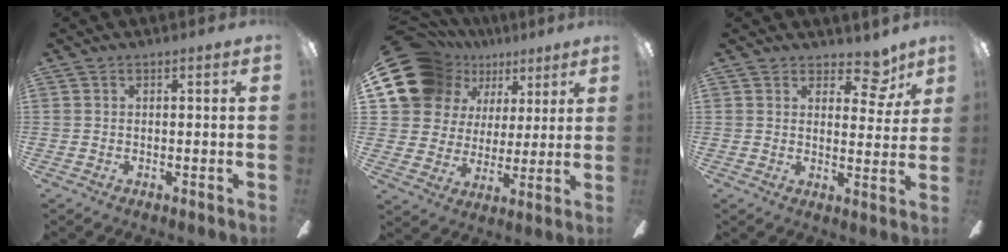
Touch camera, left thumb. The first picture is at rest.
{"total": 18.1, "force": [9.8, 13.8, 6.5], "torque": [-0.121, -0.049, 0.198]}
{"total": 7.8, "force": [5.6, 4.1, 3.7], "torque": [-0.042, -0.030, 0.096]}